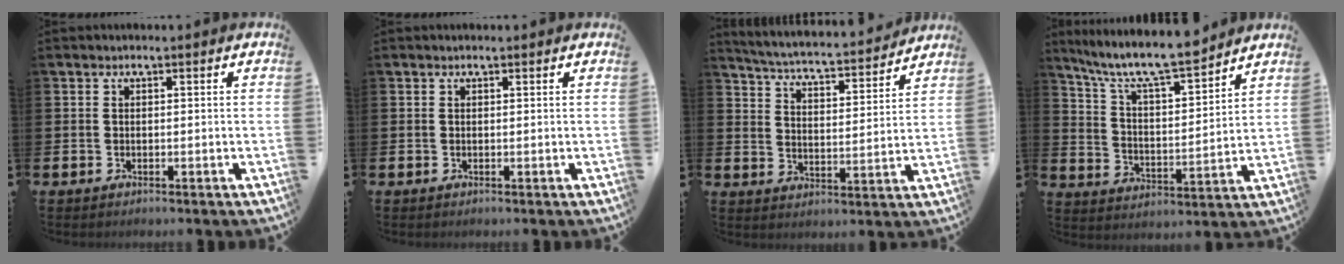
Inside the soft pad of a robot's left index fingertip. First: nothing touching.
{"total": 0.0}
{"total": 4.8, "force": [4.7, 0.4, 1.2], "torque": [-0.052, -0.044, 0.075]}
{"total": 9.8, "force": [8.8, 1.6, 4.0], "torque": [-0.111, -0.059, 0.152]}